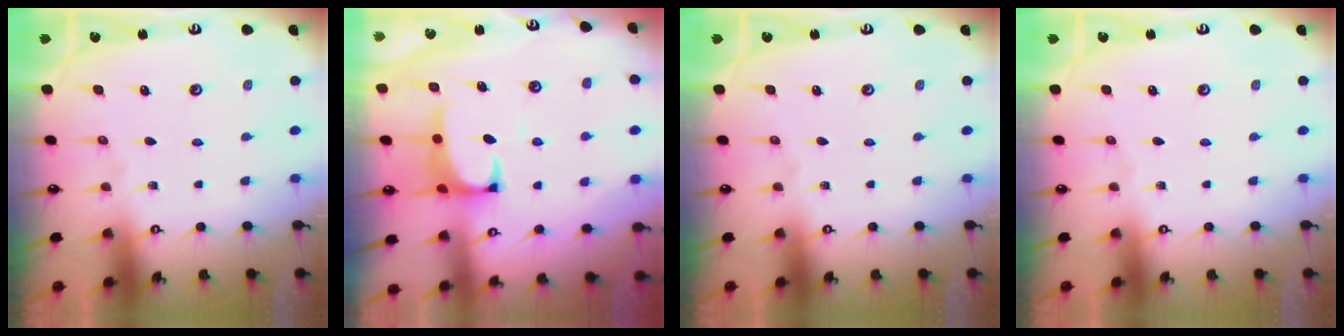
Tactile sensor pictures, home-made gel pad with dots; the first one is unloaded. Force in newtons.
{"total": 1.5, "press": 1.3, "slide": 0.8}
{"total": 0.0}
{"total": 0.0}